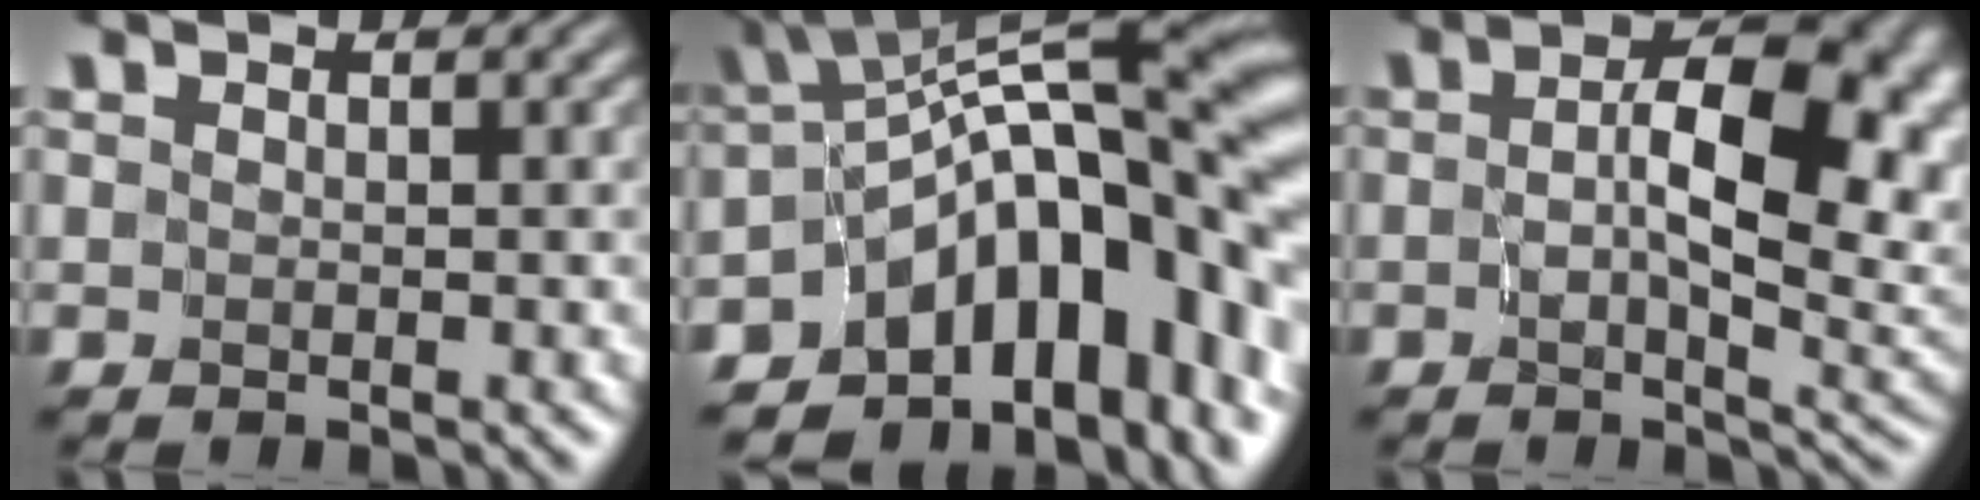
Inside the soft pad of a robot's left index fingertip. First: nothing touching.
{"total": 14.3, "force": [-4.9, 7.2, 11.4], "torque": [-0.126, 0.015, -0.084]}
{"total": 10.3, "force": [0.7, 4.3, 9.3], "torque": [-0.128, -0.003, 0.011]}